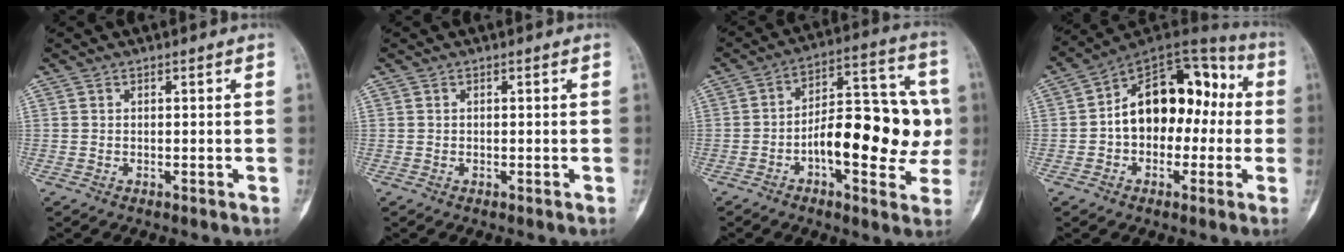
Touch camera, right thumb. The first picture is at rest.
{"total": 0.0}
{"total": 19.0, "force": [-2.5, 8.6, 16.8], "torque": [-0.214, 0.036, -0.040]}
{"total": 17.7, "force": [0.2, 11.7, 13.3], "torque": [-0.151, 0.053, -0.008]}